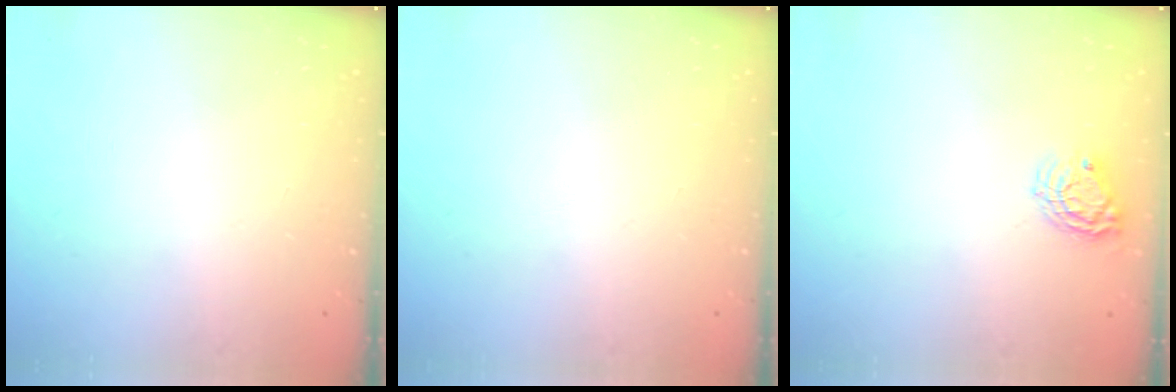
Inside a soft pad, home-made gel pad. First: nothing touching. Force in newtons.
{"total": 0.0}
{"total": 7.1, "press": 7.1, "slide": 0.2}